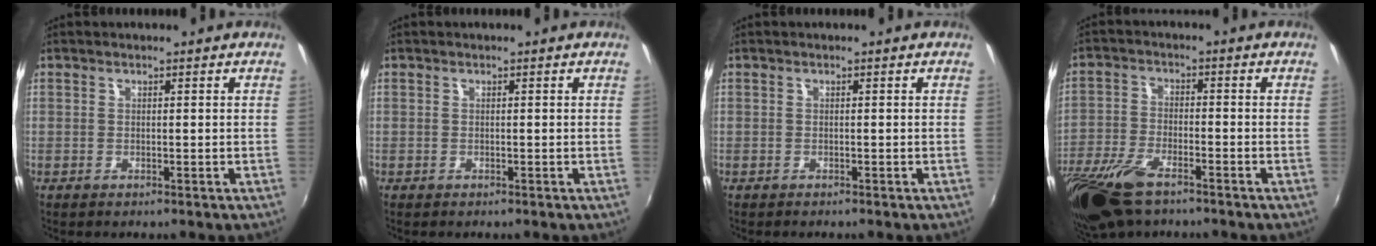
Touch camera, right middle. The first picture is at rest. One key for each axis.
{"total": 0.0}
{"total": 0.0}
{"total": 12.9, "fx": -9.0, "fy": 4.9, "fz": 7.8, "tx": -0.190, "ty": -0.035, "tz": -0.178}